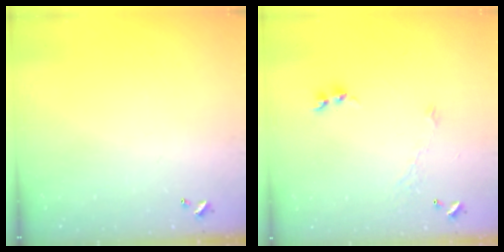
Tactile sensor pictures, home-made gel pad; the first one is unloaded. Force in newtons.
{"total": 3.4, "press": 3.3, "slide": 0.5}